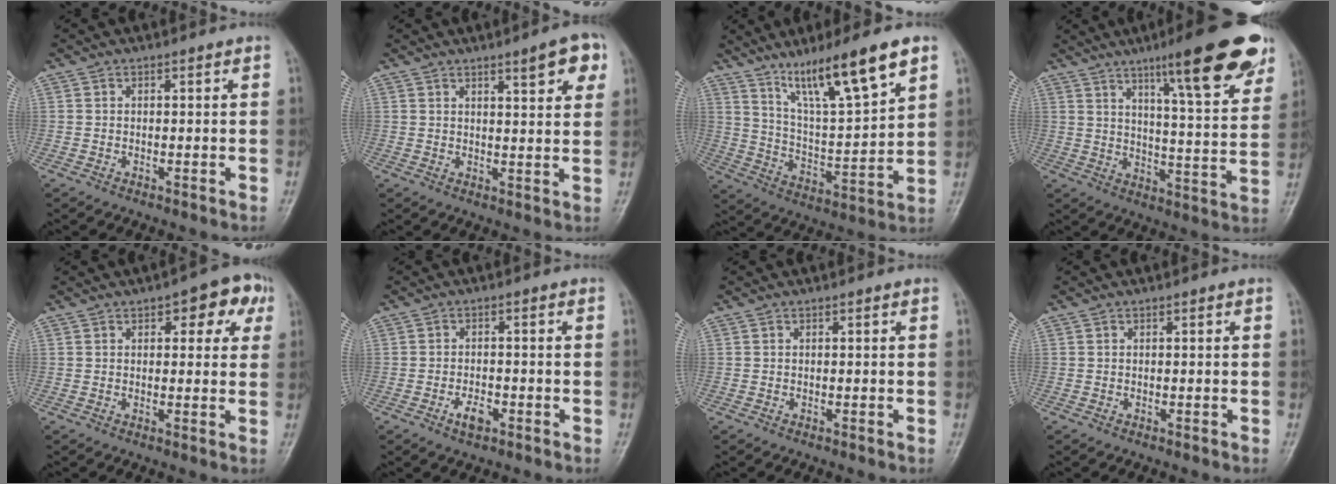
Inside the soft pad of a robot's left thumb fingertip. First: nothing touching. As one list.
[{"total": 6.7, "force": [3.6, 1.6, 5.4], "torque": [-0.059, -0.016, 0.047]}, {"total": 16.6, "force": [10.5, 2.5, 12.6], "torque": [-0.207, -0.049, 0.194]}, {"total": 19.6, "force": [11.7, 3.5, 15.3], "torque": [-0.181, -0.047, 0.171]}, {"total": 8.2, "force": [3.6, 3.9, 6.2], "torque": [-0.038, -0.001, 0.036]}, {"total": 3.2, "force": [-1.6, 1.7, 2.2], "torque": [-0.036, 0.006, -0.028]}, {"total": 0.0}, {"total": 0.0}]